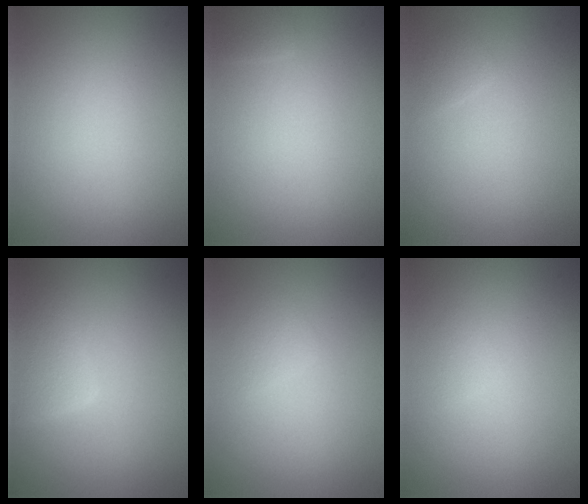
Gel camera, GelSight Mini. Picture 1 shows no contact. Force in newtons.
{"total": 0.8, "press": 0.8, "slide": 0.1}
{"total": 0.8, "press": 0.8, "slide": 0.0}
{"total": 3.2, "press": 3.2, "slide": 0.3}
{"total": 0.9, "press": 0.9, "slide": 0.0}
{"total": 0.7, "press": 0.7, "slide": 0.1}